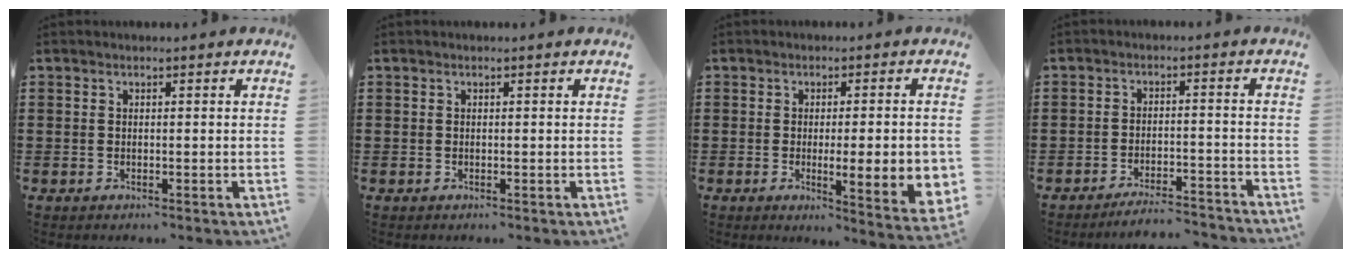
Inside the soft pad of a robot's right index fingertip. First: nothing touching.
{"total": 0.0}
{"total": 6.8, "force": [-0.8, 1.2, 6.6], "torque": [-0.097, -0.014, -0.011]}
{"total": 4.3, "force": [-4.1, 0.1, 1.1], "torque": [-0.020, 0.000, -0.081]}